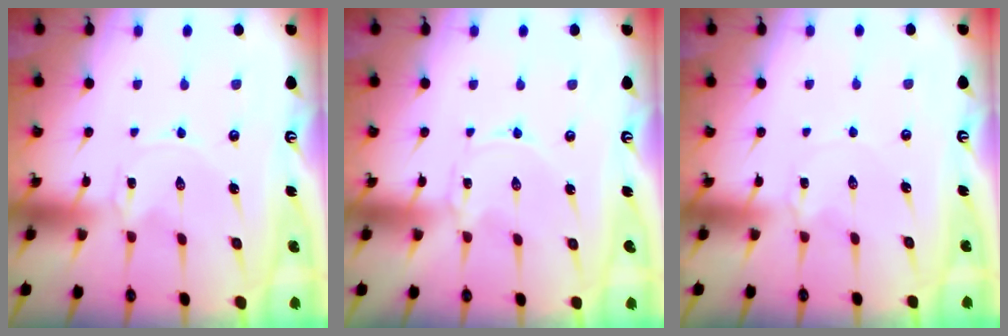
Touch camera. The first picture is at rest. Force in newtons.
{"total": 0.0}
{"total": 2.5, "press": 2.5, "slide": 0.3}